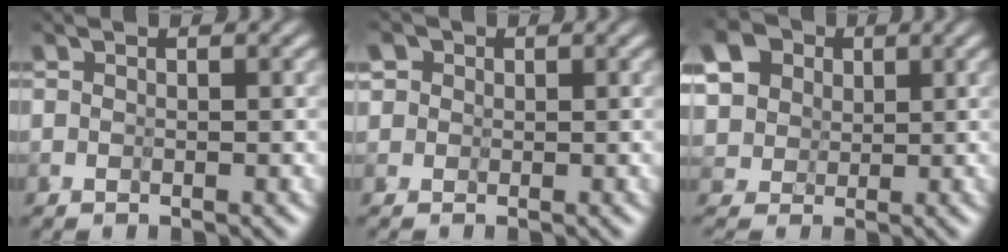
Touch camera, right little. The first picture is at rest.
{"total": 2.2, "force": [0.8, 2.1, 0.3], "torque": [-0.019, 0.022, -0.018]}
{"total": 8.3, "force": [5.6, 5.2, 3.4], "torque": [-0.086, 0.022, 0.064]}